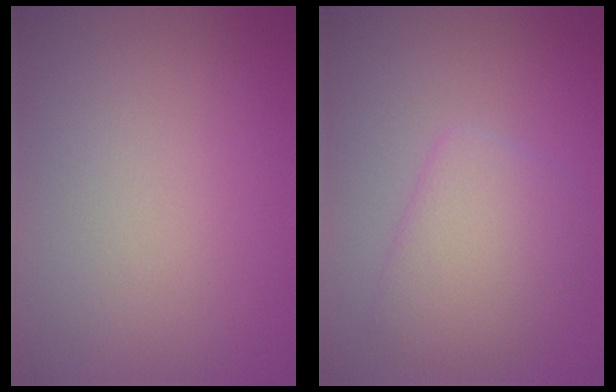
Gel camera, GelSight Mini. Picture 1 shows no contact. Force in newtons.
{"total": 3.9, "press": 3.9, "slide": 0.1}